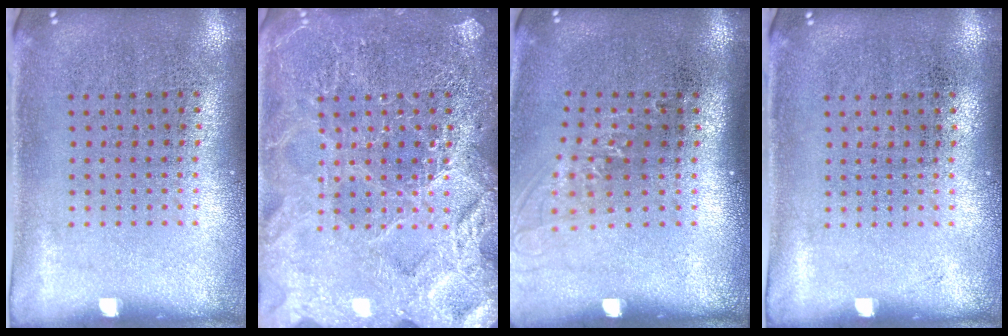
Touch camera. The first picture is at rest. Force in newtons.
{"total": 6.1, "press": 6.0, "slide": 0.9}
{"total": 1.3, "press": 1.0, "slide": 0.8}
{"total": 0.0}